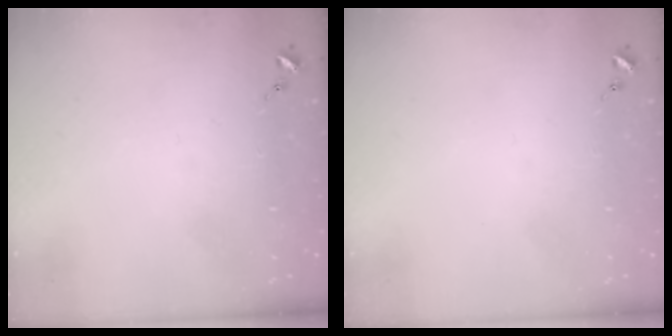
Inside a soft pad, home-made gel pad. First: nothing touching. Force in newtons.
{"total": 0.0}